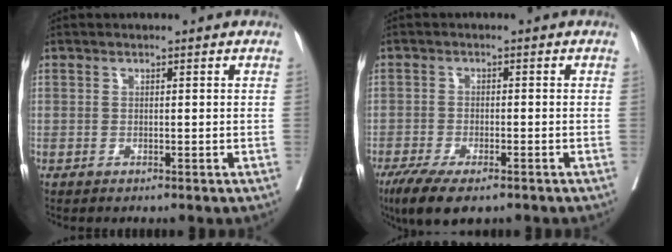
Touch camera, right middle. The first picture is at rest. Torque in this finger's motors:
{"motor_torque": [0.92, -0.68, 0.11, 0.08]}